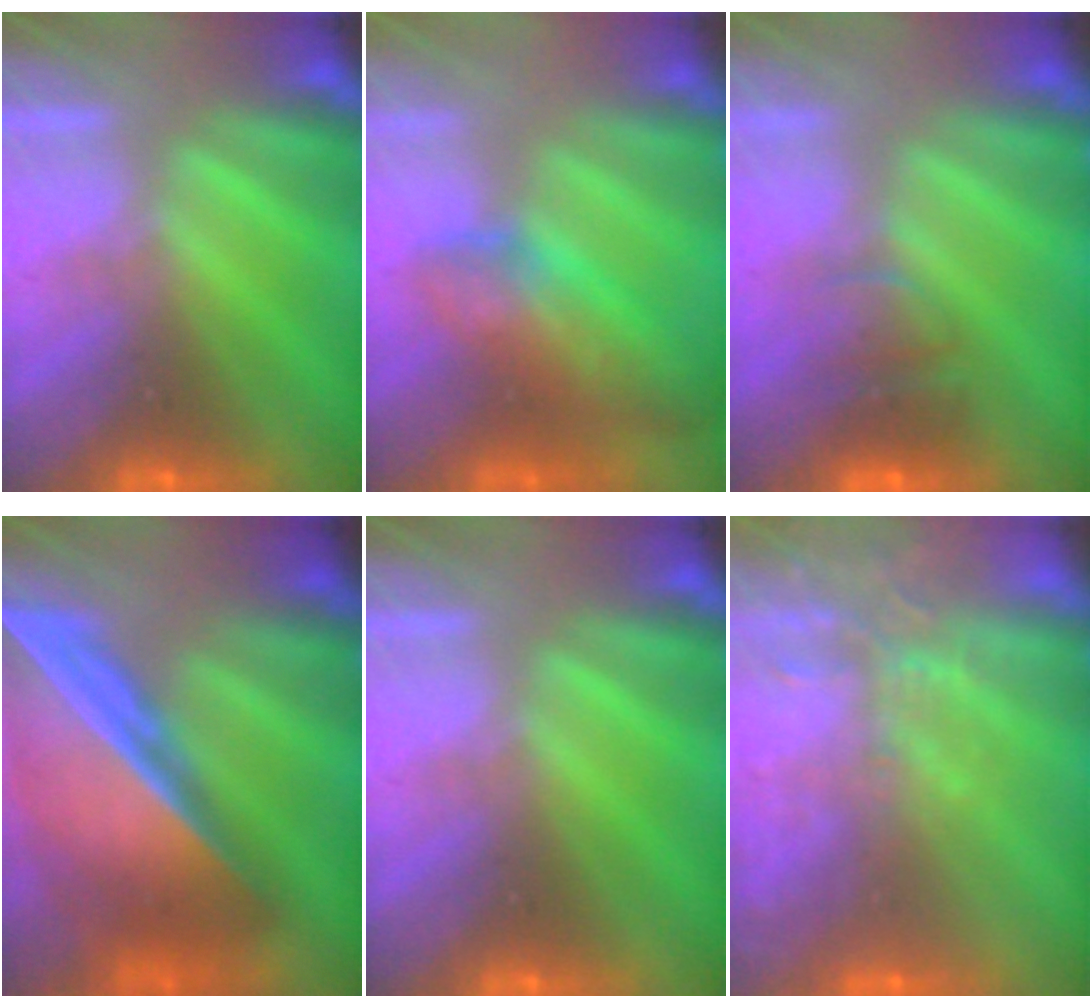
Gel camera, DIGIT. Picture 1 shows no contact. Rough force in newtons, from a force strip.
{"total": 8.2}
{"total": 2.2}
{"total": 7.3}
{"total": 0.0}
{"total": 7.0}